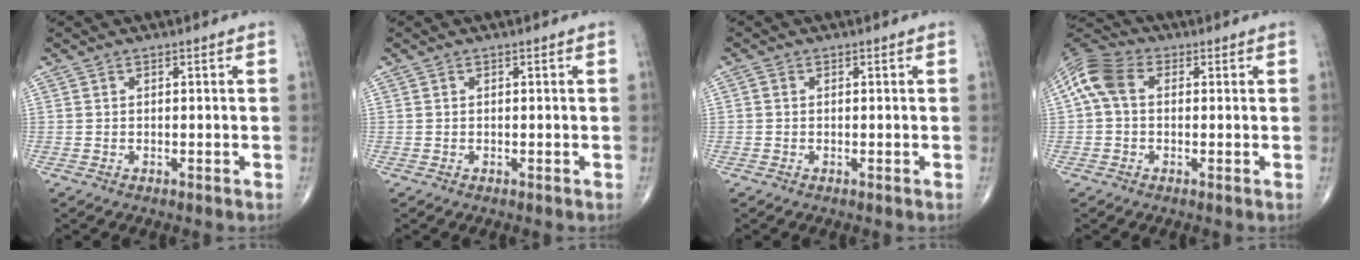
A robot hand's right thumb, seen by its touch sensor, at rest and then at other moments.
{"total": 0.0}
{"total": 0.6, "force": [0.0, 0.5, 0.3], "torque": [-0.005, 0.000, -0.004]}
{"total": 8.4, "force": [1.1, 5.8, 6.0], "torque": [-0.127, 0.026, 0.011]}